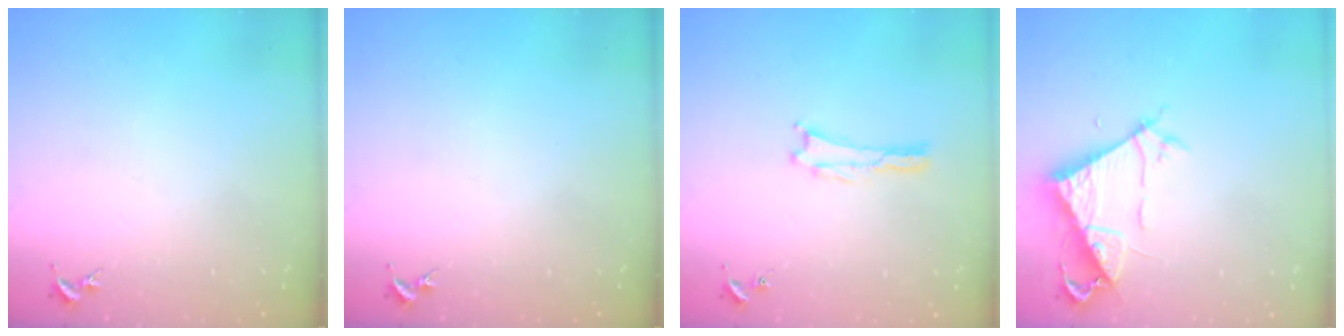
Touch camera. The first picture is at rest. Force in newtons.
{"total": 0.0}
{"total": 0.0}
{"total": 7.1, "press": 7.1, "slide": 0.4}